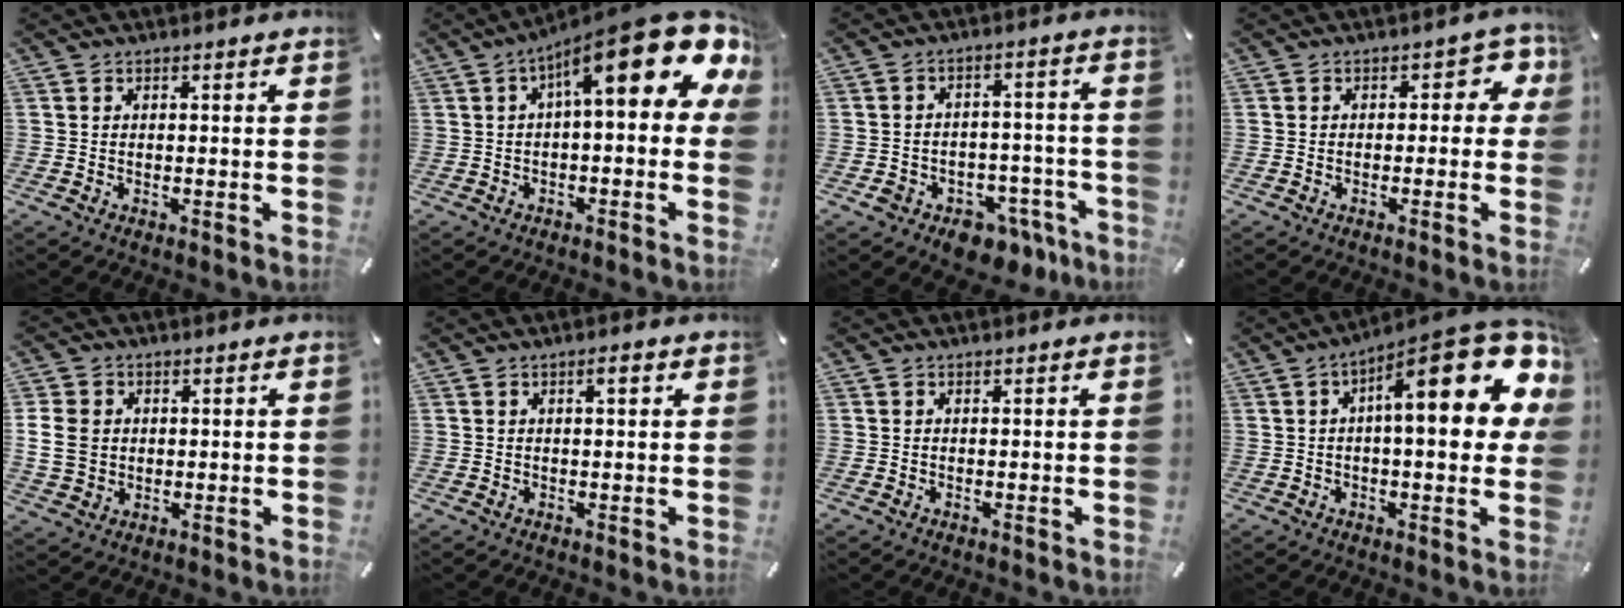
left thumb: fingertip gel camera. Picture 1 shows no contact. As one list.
[{"total": 19.1, "force": [8.0, 5.7, 16.4], "torque": [-0.230, -0.070, 0.128]}, {"total": 6.5, "force": [-3.6, 5.1, 1.9], "torque": [-0.015, 0.015, -0.059]}, {"total": 4.7, "force": [0.2, 3.1, 3.6], "torque": [-0.038, 0.005, -0.005]}, {"total": 6.8, "force": [0.5, 5.9, 3.4], "torque": [-0.089, 0.002, 0.006]}, {"total": 2.1, "force": [0.9, 0.5, 1.8], "torque": [-0.020, -0.001, 0.009]}, {"total": 0.0}, {"total": 22.3, "force": [7.3, 7.7, 19.7], "torque": [-0.269, -0.047, 0.114]}]